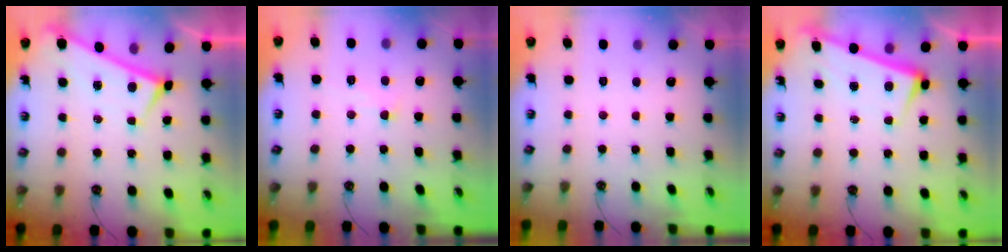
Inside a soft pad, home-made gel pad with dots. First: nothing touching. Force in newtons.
{"total": 1.9, "press": 1.8, "slide": 0.5}
{"total": 0.0}
{"total": 2.7, "press": 2.6, "slide": 0.7}